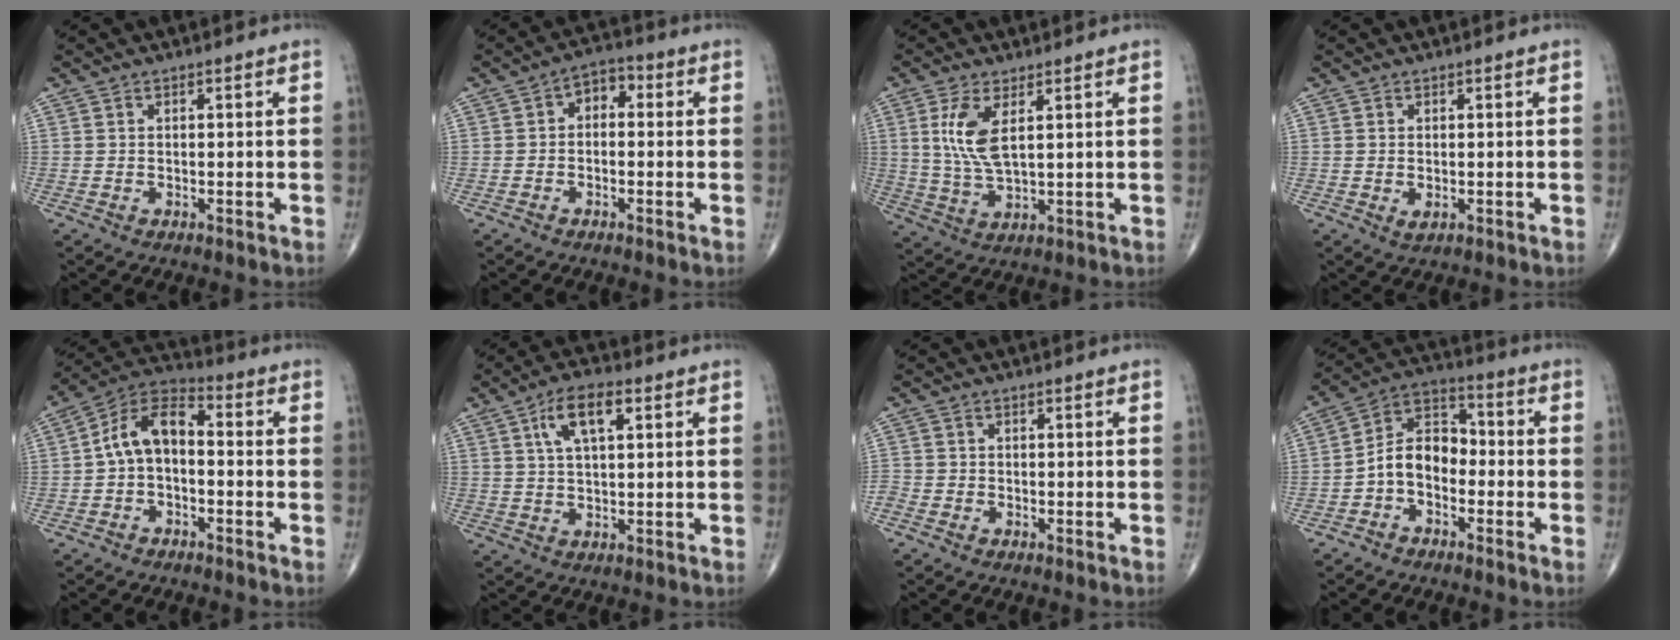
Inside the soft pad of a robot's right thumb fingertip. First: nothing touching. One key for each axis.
{"total": 4.4, "fx": 0.1, "fy": 3.0, "fz": 3.2, "tx": -0.028, "ty": 0.022, "tz": -0.013}
{"total": 8.0, "fx": 2.5, "fy": 3.1, "fz": 7.0, "tx": -0.150, "ty": -0.012, "tz": 0.058}
{"total": 1.4, "fx": -0.2, "fy": 0.8, "fz": 1.1, "tx": -0.019, "ty": -0.003, "tz": 0.000}
{"total": 9.1, "fx": -0.7, "fy": 5.5, "fz": 7.3, "tx": -0.119, "ty": 0.039, "tz": -0.031}
{"total": 8.0, "fx": 3.0, "fy": 3.3, "fz": 6.6, "tx": -0.118, "ty": 0.004, "tz": 0.052}
{"total": 2.3, "fx": -1.5, "fy": 1.6, "fz": 0.6, "tx": -0.016, "ty": 0.005, "tz": -0.035}
{"total": 8.9, "fx": -2.5, "fy": 6.2, "fz": 5.9, "tx": -0.084, "ty": 0.044, "tz": -0.063}